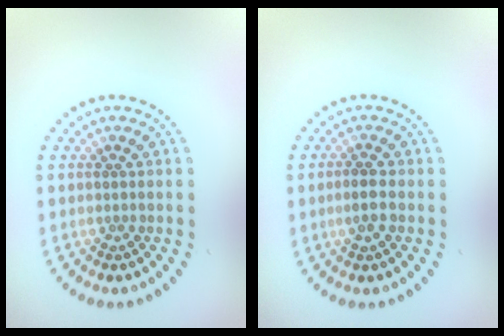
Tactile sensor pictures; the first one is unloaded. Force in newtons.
{"total": 1.8, "press": 1.7, "slide": 0.5}